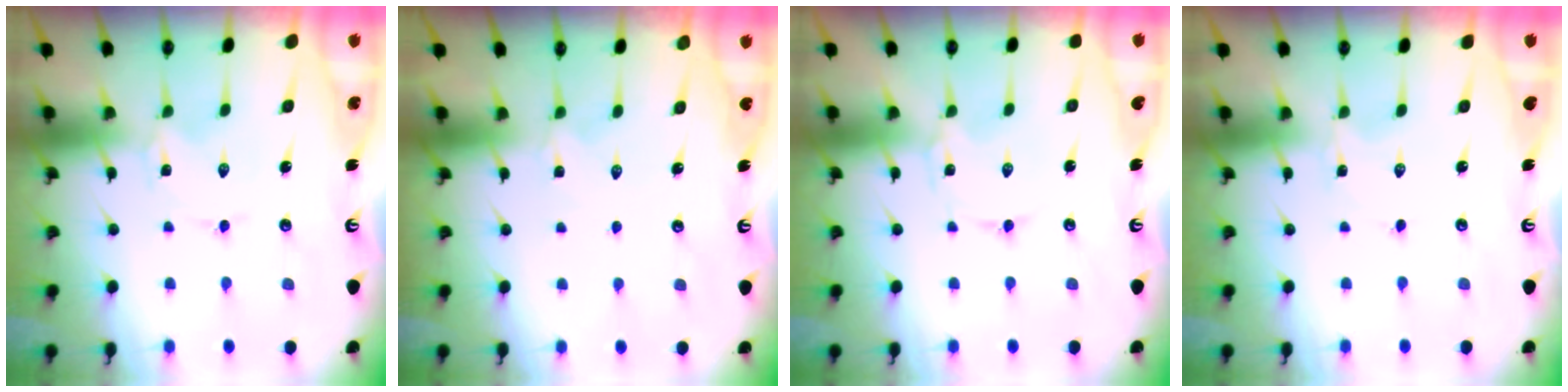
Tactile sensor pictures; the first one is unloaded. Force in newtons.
{"total": 1.2, "press": 1.2, "slide": 0.4}
{"total": 0.0}
{"total": 0.0}